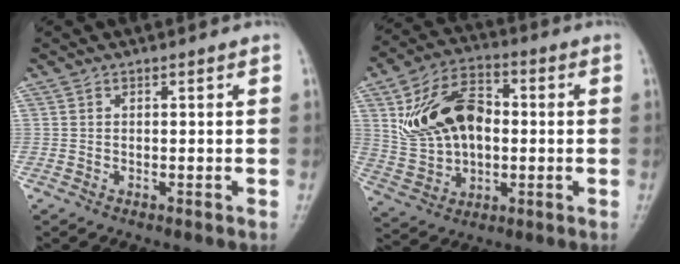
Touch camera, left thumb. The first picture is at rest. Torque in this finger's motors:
{"motor_torque": [0.03, 1.53, 0.26, -0.01, 0.52]}